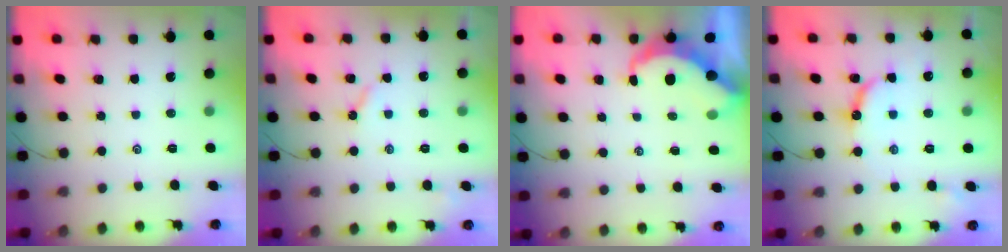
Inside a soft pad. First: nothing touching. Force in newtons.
{"total": 2.8, "press": 2.8, "slide": 0.5}
{"total": 6.3, "press": 6.3, "slide": 0.8}
{"total": 8.9, "press": 8.9, "slide": 0.8}